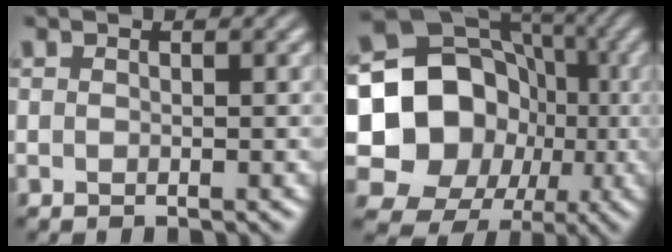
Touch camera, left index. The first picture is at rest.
{"total": 15.5, "force": [-1.1, 14.1, 6.5], "torque": [-0.112, 0.005, -0.034]}